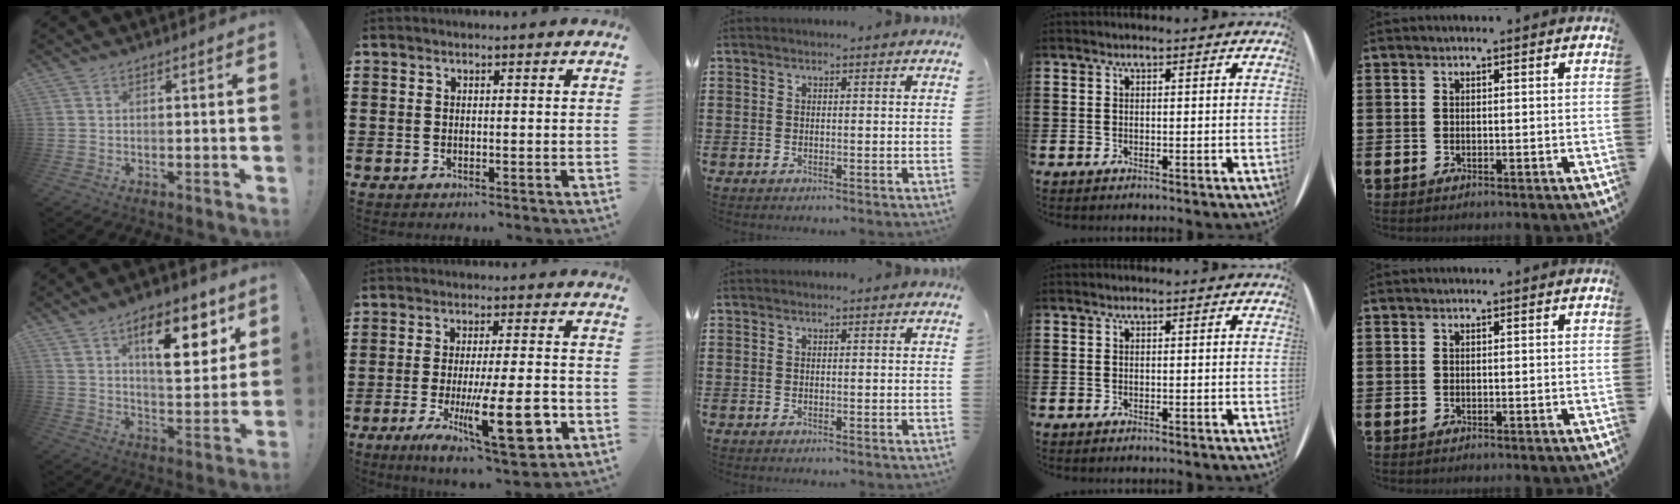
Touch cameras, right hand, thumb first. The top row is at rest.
{"thumb": {"total": 15.3, "force": [8.1, 6.4, 11.3], "torque": [-0.150, -0.034, 0.130]}, "index": {"total": 15.4, "force": [-4.5, 4.3, 14.0], "torque": [-0.229, -0.017, -0.066]}}